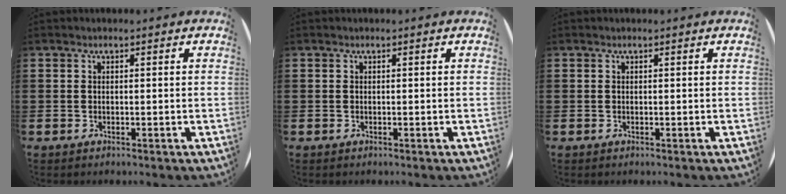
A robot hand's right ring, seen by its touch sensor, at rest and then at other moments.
{"total": 0.0}
{"total": 0.0}